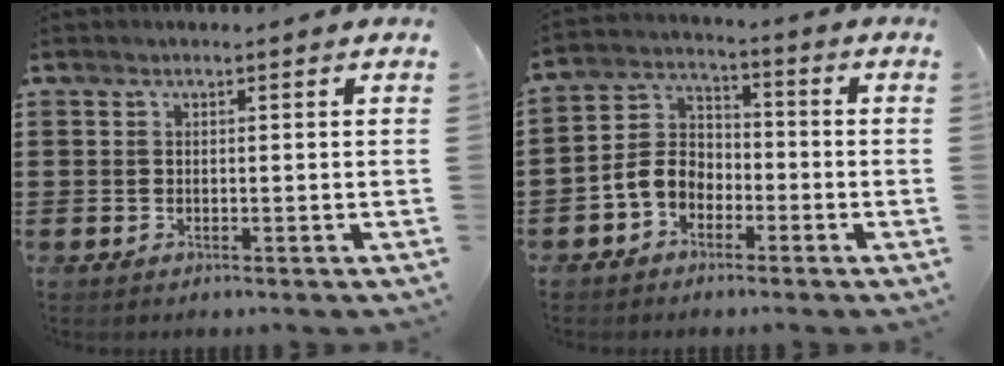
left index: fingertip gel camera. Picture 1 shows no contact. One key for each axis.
{"total": 5.5, "fx": -3.0, "fy": 3.9, "fz": 2.5, "tx": -0.072, "ty": 0.009, "tz": -0.068}